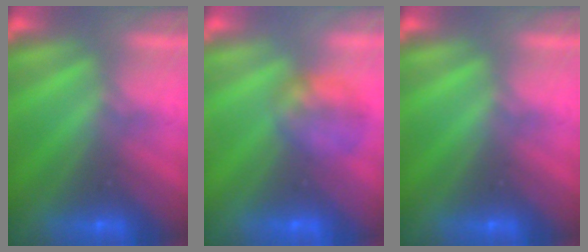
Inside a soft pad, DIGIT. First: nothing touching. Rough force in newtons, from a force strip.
{"total": 3.1}
{"total": 0.0}